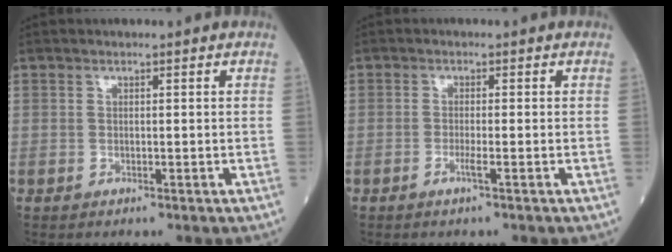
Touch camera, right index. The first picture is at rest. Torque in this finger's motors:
{"motor_torque": [0.02, -0.03, -0.02, 0.00]}